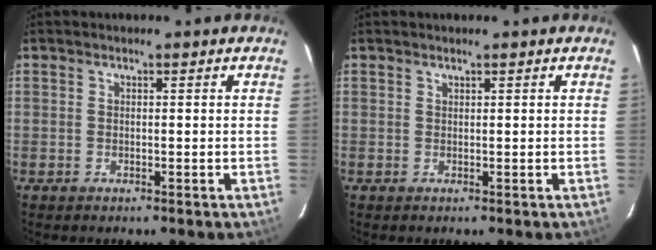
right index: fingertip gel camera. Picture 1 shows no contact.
{"total": 0.0}